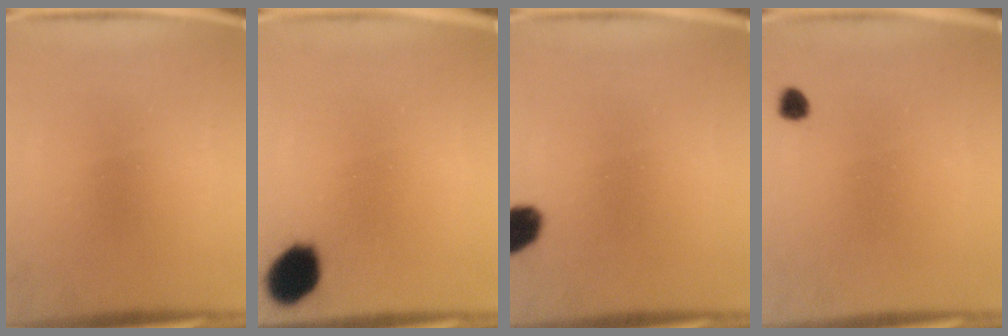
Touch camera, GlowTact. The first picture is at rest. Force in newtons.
{"total": 8.3}
{"total": 5.0}
{"total": 1.7}